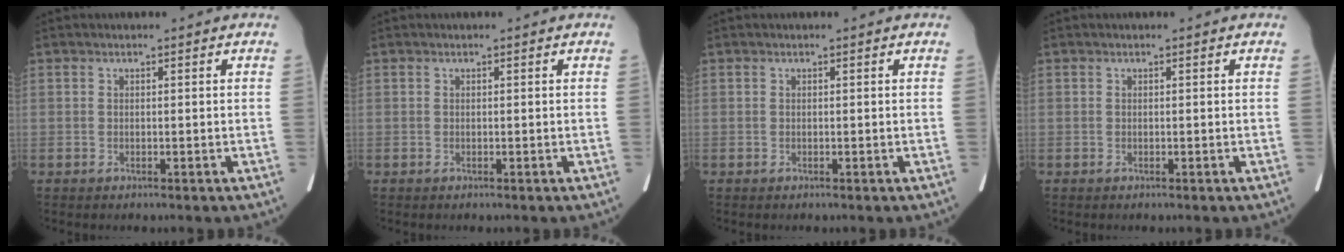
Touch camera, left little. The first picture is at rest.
{"total": 0.0}
{"total": 0.0}
{"total": 0.0}